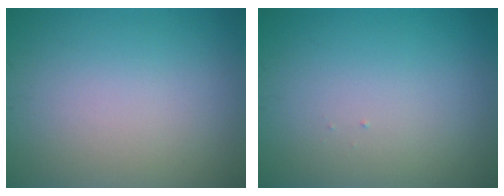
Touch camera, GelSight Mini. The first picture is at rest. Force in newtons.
{"total": 0.0}